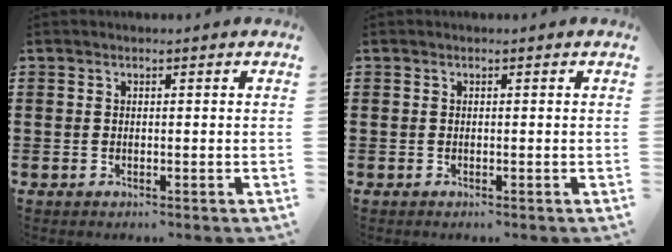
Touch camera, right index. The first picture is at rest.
{"total": 0.0}